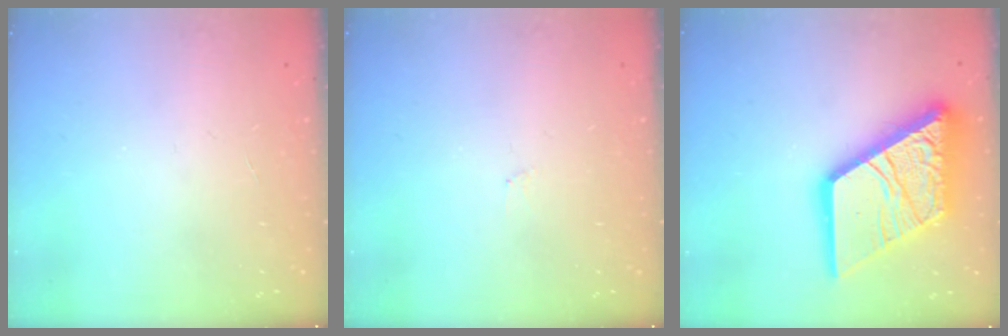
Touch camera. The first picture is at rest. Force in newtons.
{"total": 2.8, "press": 2.8, "slide": 0.4}
{"total": 27.5, "press": 27.4, "slide": 3.2}